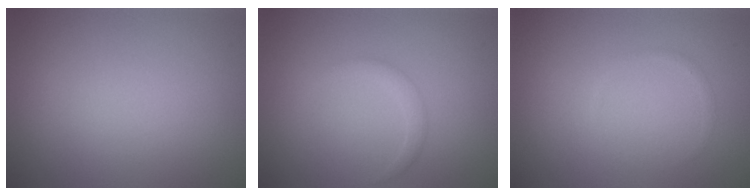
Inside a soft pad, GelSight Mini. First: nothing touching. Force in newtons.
{"total": 1.2, "press": 1.1, "slide": 0.1}
{"total": 0.5, "press": 0.5, "slide": 0.0}